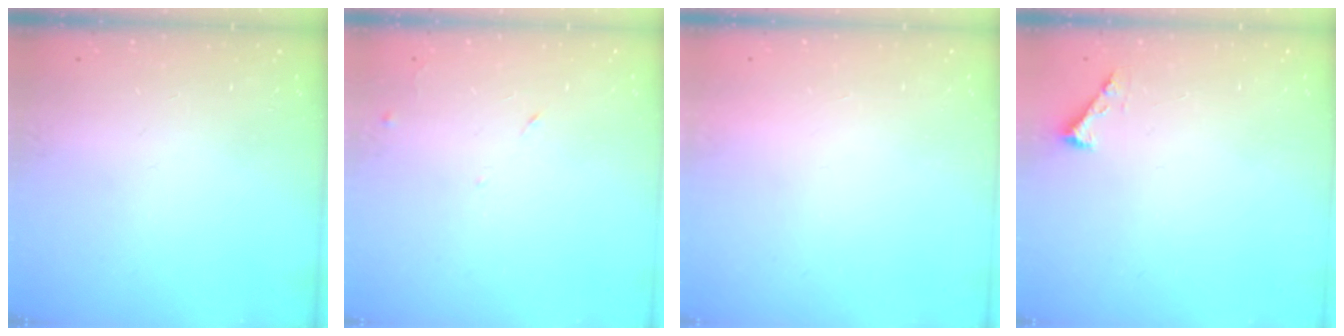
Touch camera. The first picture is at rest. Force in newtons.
{"total": 5.5, "press": 5.5, "slide": 0.8}
{"total": 1.5, "press": 1.5, "slide": 0.1}
{"total": 2.3, "press": 2.3, "slide": 0.3}